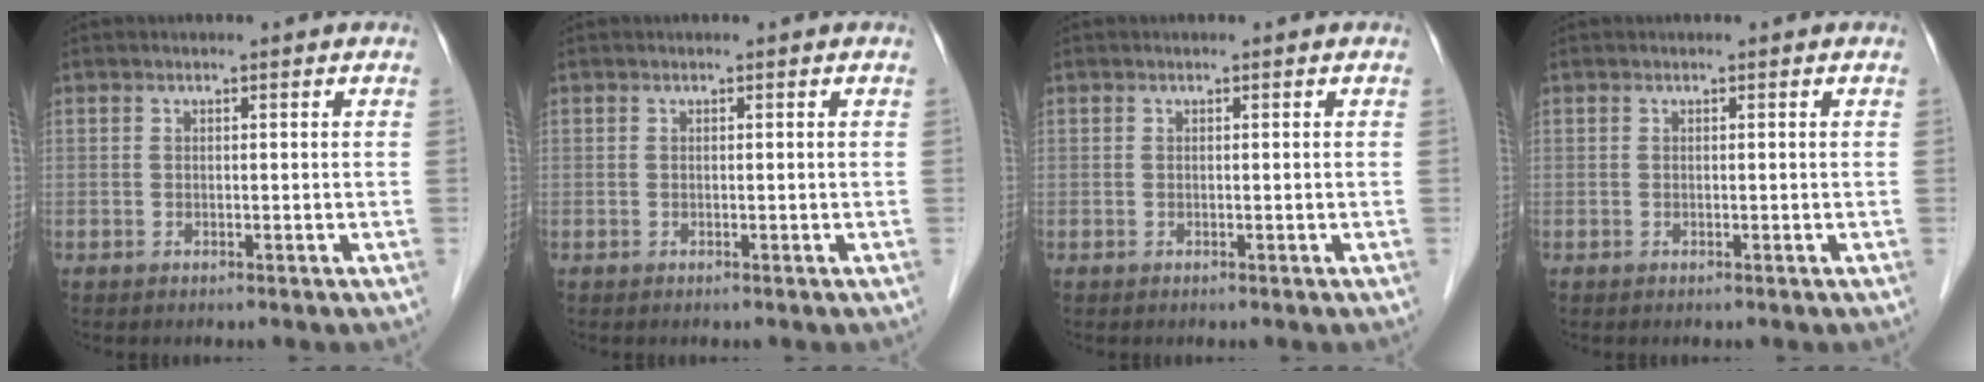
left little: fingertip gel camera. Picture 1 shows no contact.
{"total": 0.0}
{"total": 0.0}
{"total": 0.0}